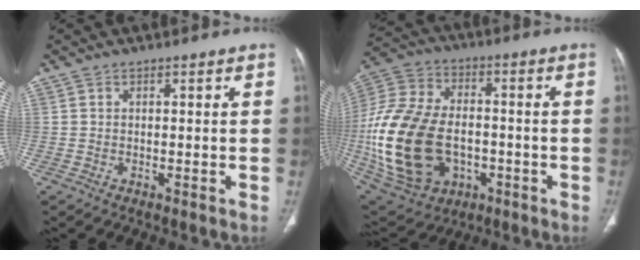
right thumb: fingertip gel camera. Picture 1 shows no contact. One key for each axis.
{"total": 26.5, "fx": -4.0, "fy": 17.9, "fz": 19.1, "tx": -0.406, "ty": 0.009, "tz": -0.048}